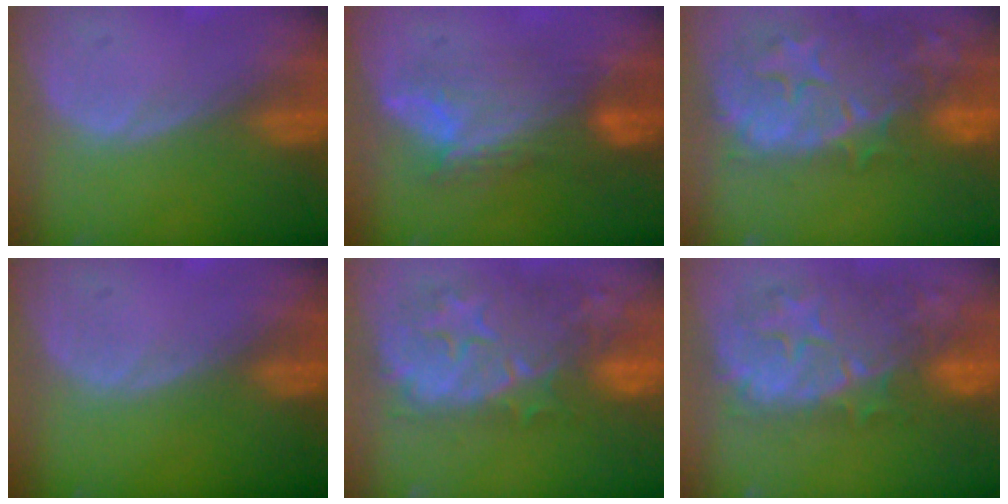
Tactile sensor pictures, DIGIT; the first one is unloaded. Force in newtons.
{"total": 7.6, "press": 7.3, "slide": 2.2}
{"total": 14.8, "press": 11.9, "slide": 8.8}
{"total": 0.0}
{"total": 11.6, "press": 10.7, "slide": 4.5}
{"total": 11.3, "press": 10.4, "slide": 4.3}